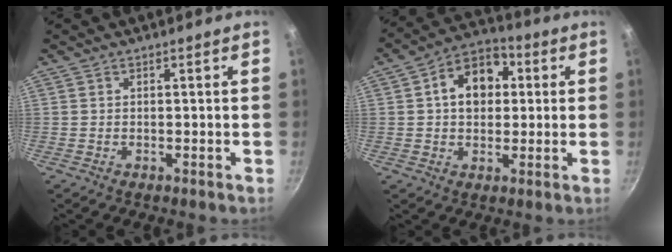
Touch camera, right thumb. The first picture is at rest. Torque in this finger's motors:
{"motor_torque": [0.52, 2.46, 0.64, -0.46, 0.06]}